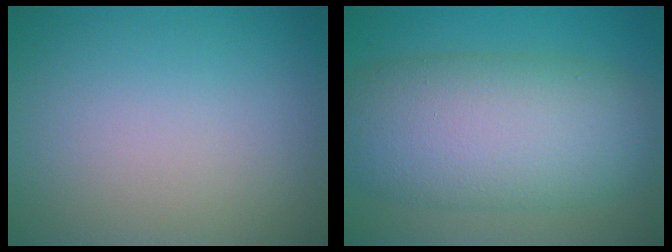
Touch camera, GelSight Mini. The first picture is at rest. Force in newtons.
{"total": 10.8, "press": 10.8, "slide": 0.3}